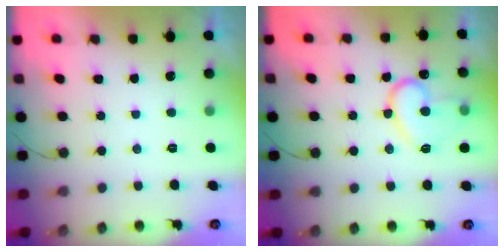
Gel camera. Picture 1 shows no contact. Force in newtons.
{"total": 13.3, "press": 13.3, "slide": 1.1}